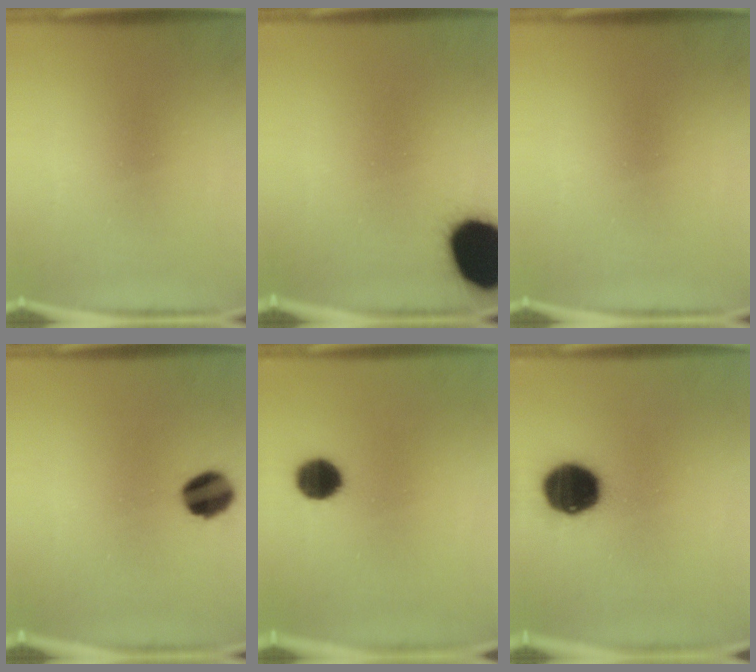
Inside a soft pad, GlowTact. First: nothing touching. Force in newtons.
{"total": 19.8}
{"total": 0.0}
{"total": 9.3}
{"total": 7.4}
{"total": 15.8}